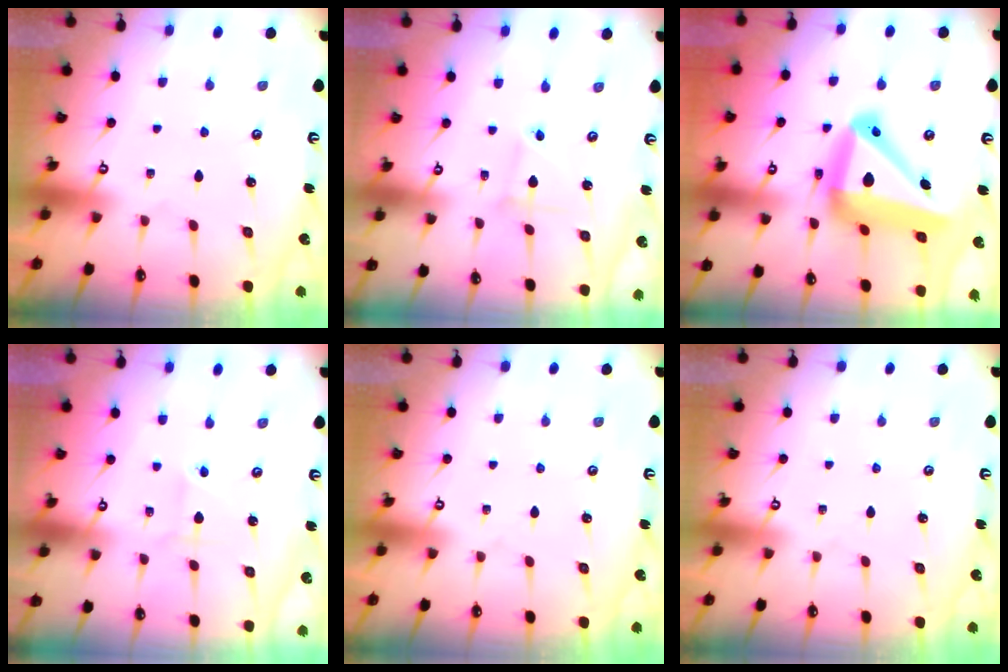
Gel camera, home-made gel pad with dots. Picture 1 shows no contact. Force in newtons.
{"total": 2.6, "press": 2.6, "slide": 0.2}
{"total": 19.6, "press": 19.5, "slide": 2.0}
{"total": 1.7, "press": 1.7, "slide": 0.2}
{"total": 0.0}
{"total": 0.0}